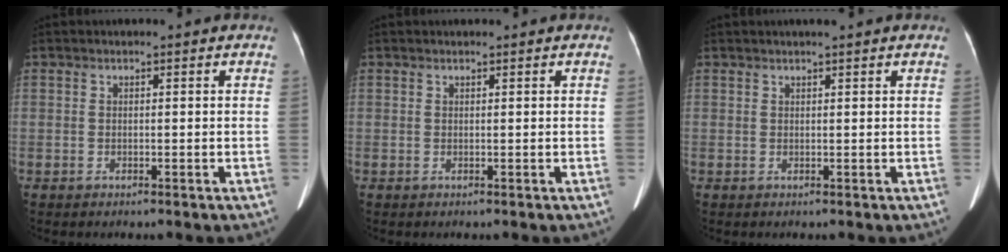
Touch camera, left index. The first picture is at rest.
{"total": 0.9, "force": [-0.8, -0.2, -0.5], "torque": [0.010, 0.007, -0.013]}
{"total": 0.7, "force": [0.3, -0.3, 0.5], "torque": [0.000, 0.015, 0.001]}